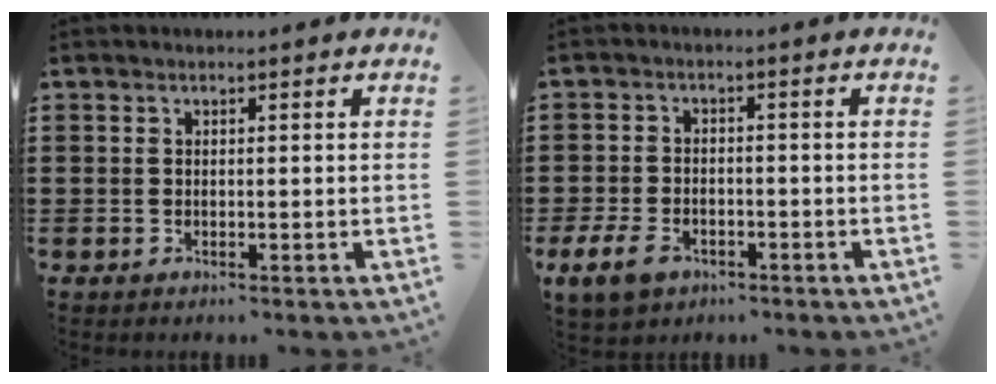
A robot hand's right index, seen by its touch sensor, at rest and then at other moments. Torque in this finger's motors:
{"motor_torque": [0.76, 0.54, 0.52, 0.12]}